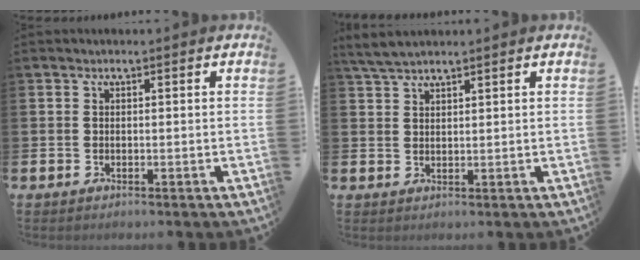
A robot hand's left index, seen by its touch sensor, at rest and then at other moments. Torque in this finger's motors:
{"motor_torque": [0.06, -0.14, 0.35, 0.07]}